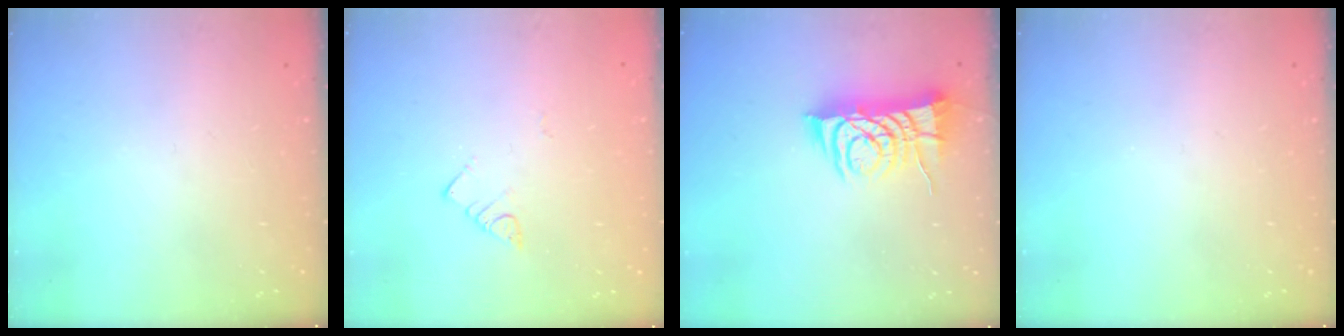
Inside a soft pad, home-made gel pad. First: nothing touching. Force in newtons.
{"total": 3.0, "press": 3.0, "slide": 0.2}
{"total": 9.2, "press": 9.1, "slide": 1.1}
{"total": 0.0}